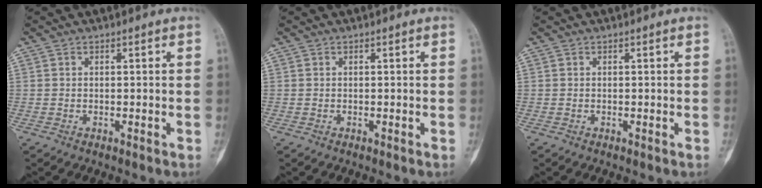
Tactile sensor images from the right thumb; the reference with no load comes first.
{"total": 0.0}
{"total": 0.0}